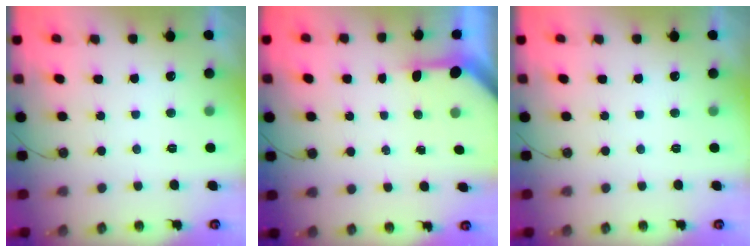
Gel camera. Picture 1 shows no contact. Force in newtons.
{"total": 3.1, "press": 3.1, "slide": 0.3}
{"total": 0.0}